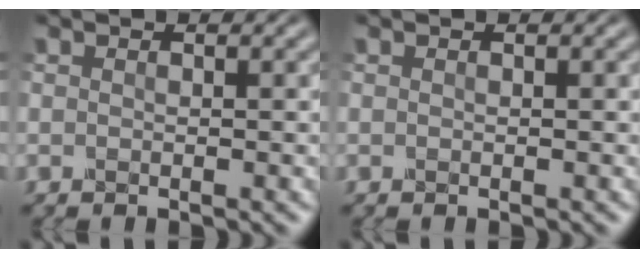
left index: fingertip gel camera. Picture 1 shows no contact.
{"total": 0.0}